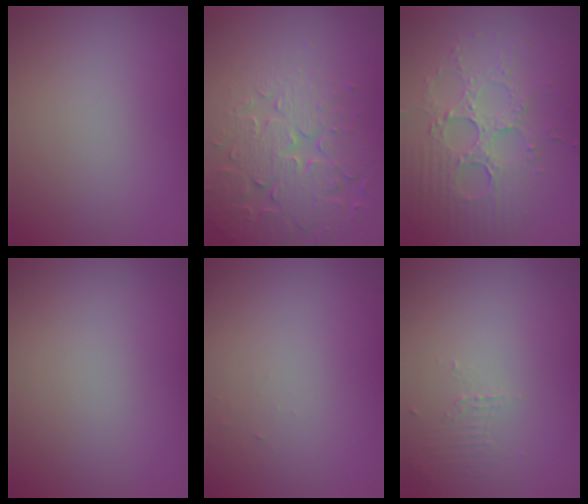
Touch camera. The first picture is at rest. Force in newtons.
{"total": 5.1, "press": 5.0, "slide": 1.0}
{"total": 4.1, "press": 3.9, "slide": 1.3}
{"total": 0.0}
{"total": 0.6, "press": 0.6, "slide": 0.1}
{"total": 1.1, "press": 0.2, "slide": 1.0}